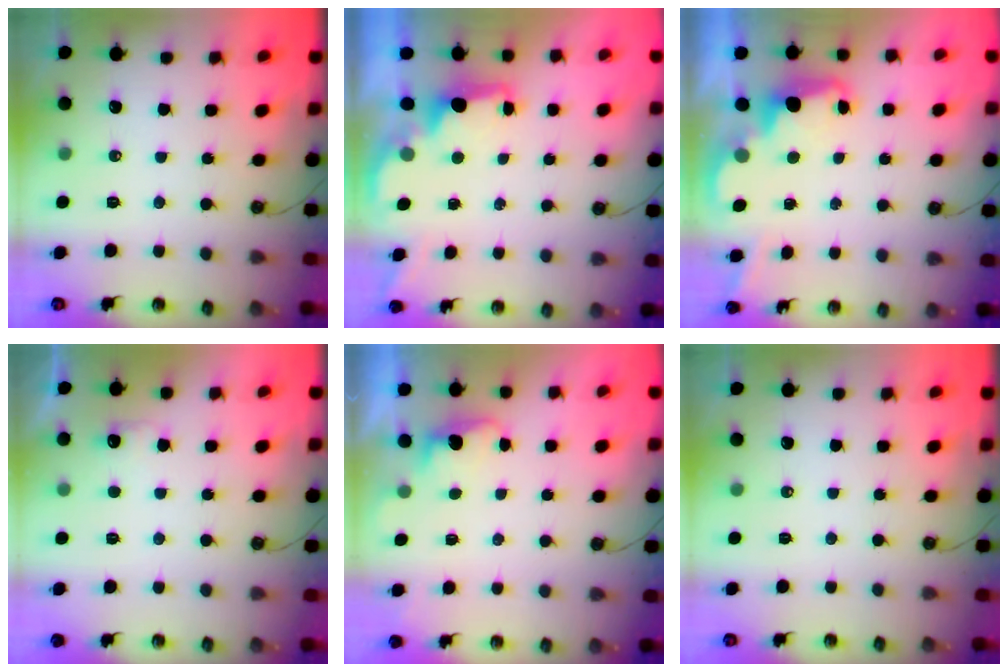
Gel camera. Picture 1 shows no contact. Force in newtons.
{"total": 1.8, "press": 1.6, "slide": 0.7}
{"total": 2.3, "press": 2.2, "slide": 0.5}
{"total": 4.1, "press": 3.9, "slide": 1.0}
{"total": 1.2, "press": 1.0, "slide": 0.8}
{"total": 0.0}